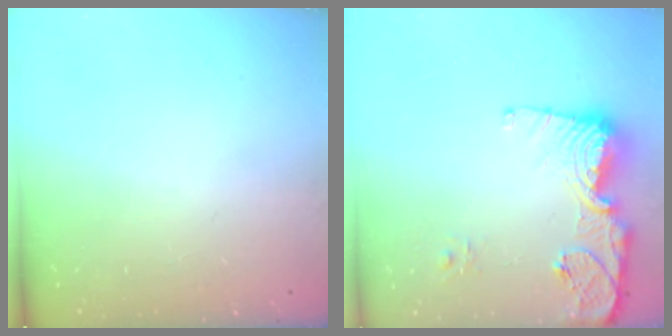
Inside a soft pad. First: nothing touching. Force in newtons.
{"total": 14.0, "press": 13.9, "slide": 1.5}